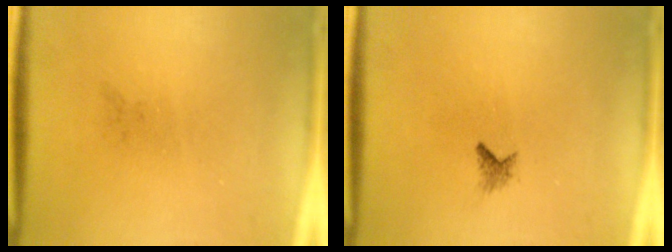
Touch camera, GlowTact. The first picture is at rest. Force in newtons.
{"total": 0.9}